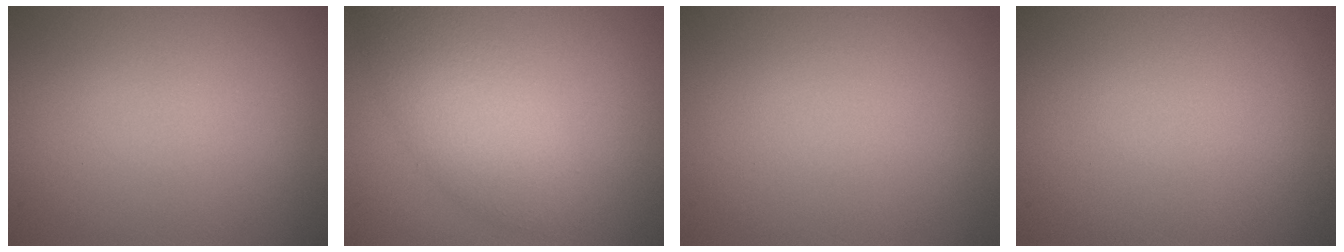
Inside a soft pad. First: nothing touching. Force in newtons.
{"total": 4.9, "press": 4.9, "slide": 0.1}
{"total": 0.0}
{"total": 0.0}